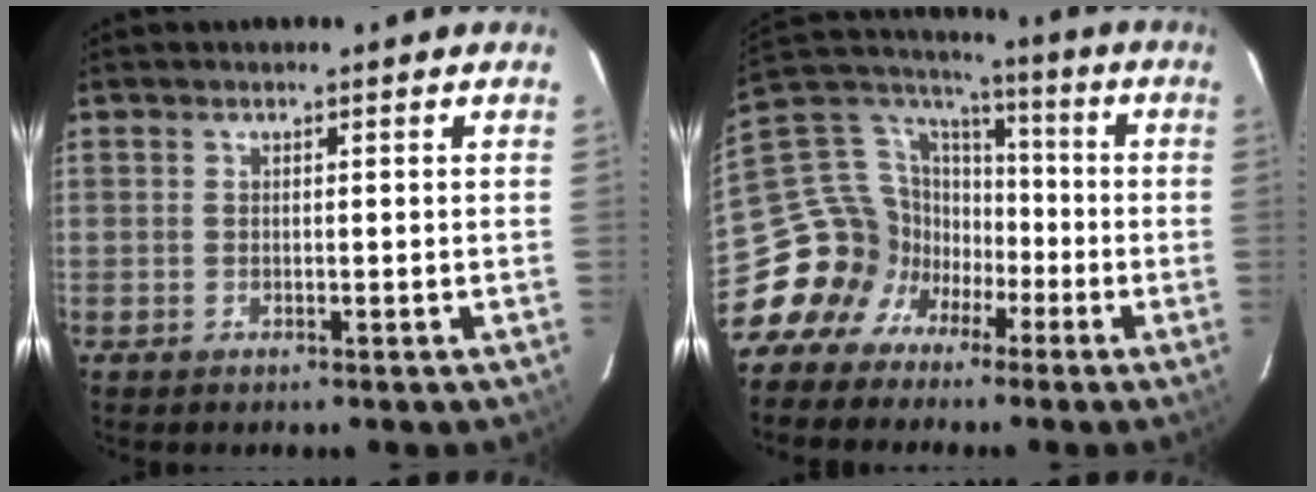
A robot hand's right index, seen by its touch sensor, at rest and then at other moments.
{"total": 15.5, "force": [-7.7, 12.6, 4.6], "torque": [-0.102, 0.055, -0.145]}